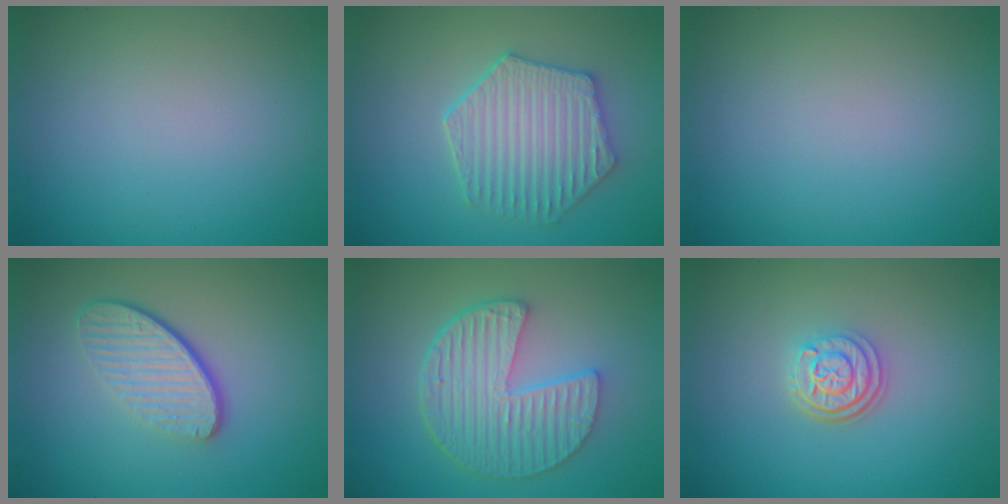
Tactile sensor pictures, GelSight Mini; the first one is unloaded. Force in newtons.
{"total": 5.2, "press": 4.4, "slide": 2.7}
{"total": 0.0}
{"total": 4.6, "press": 3.1, "slide": 3.4}
{"total": 6.3, "press": 4.8, "slide": 4.1}
{"total": 3.1, "press": 2.5, "slide": 1.8}